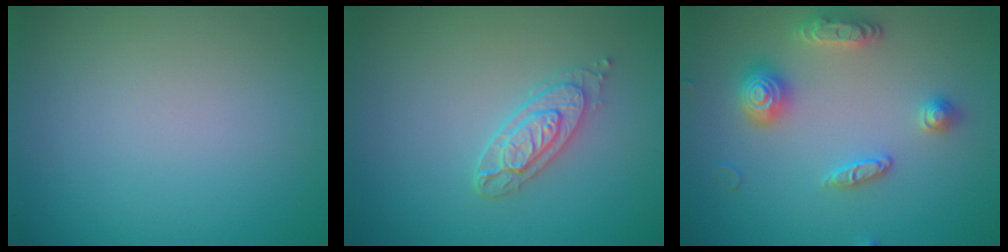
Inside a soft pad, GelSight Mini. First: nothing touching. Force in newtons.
{"total": 2.9, "press": 2.5, "slide": 1.5}
{"total": 3.4, "press": 3.4, "slide": 0.3}